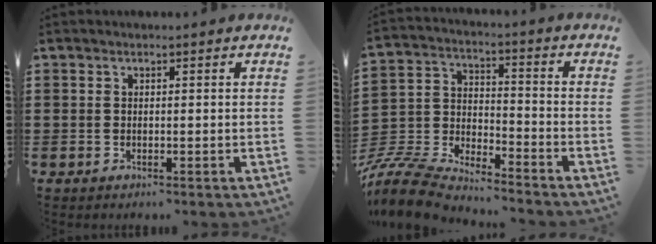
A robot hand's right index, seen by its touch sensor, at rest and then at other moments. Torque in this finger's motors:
{"motor_torque": [-1.41, 0.73, -0.39, -0.14]}